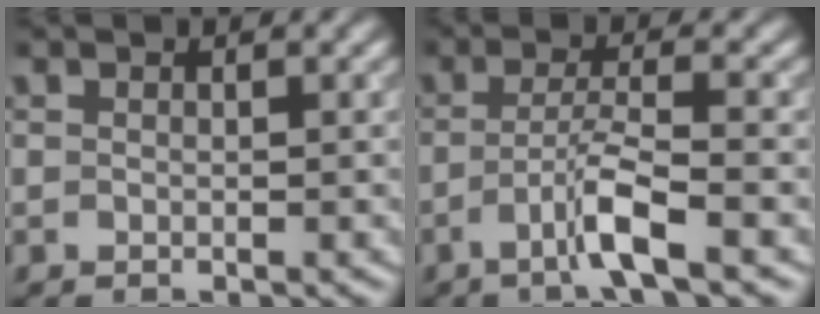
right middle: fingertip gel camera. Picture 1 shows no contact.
{"total": 3.8, "force": [-1.8, 0.4, 3.4], "torque": [-0.061, 0.011, -0.043]}